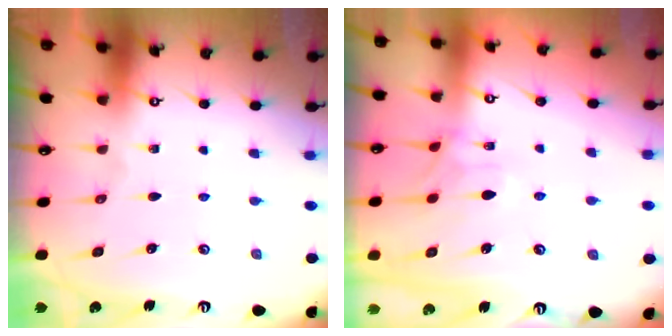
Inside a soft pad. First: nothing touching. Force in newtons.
{"total": 1.0, "press": 0.5, "slide": 0.8}